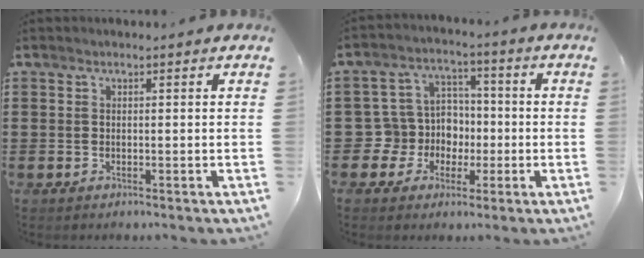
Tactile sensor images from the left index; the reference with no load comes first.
{"total": 7.9, "force": [-0.6, 7.7, 1.7], "torque": [-0.088, -0.003, -0.011]}